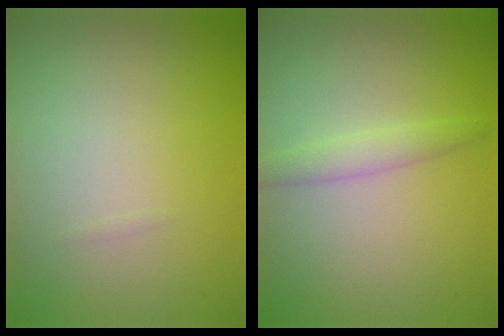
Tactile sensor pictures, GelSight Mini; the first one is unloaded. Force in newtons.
{"total": 1.7, "press": 1.7, "slide": 0.0}